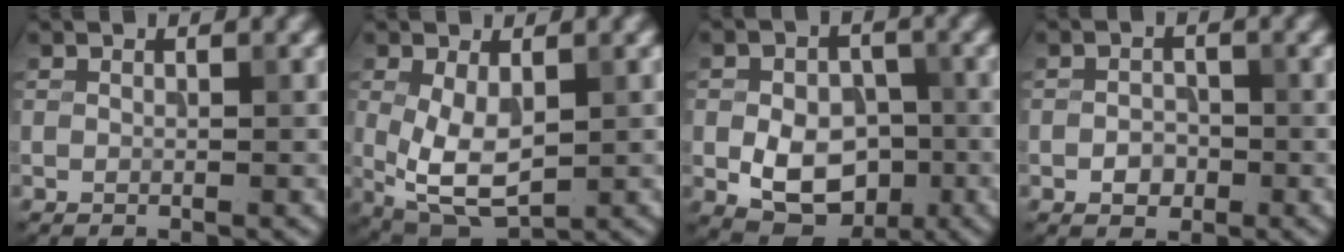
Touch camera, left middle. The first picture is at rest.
{"total": 5.6, "force": [0.1, 2.9, 4.8], "torque": [-0.111, -0.012, 0.013]}
{"total": 7.3, "force": [-1.7, 5.0, 5.0], "torque": [-0.087, -0.011, -0.026]}
{"total": 1.8, "force": [-0.7, 1.3, 0.9], "torque": [-0.013, 0.001, -0.014]}